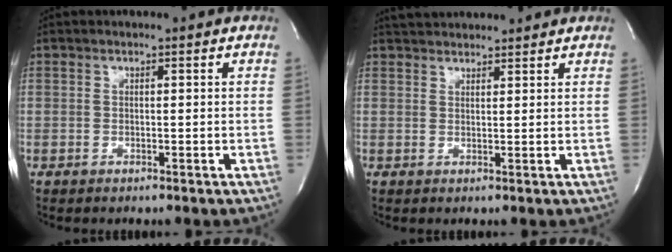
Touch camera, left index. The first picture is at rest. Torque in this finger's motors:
{"motor_torque": [0.07, -0.26, 0.13, 0.10]}